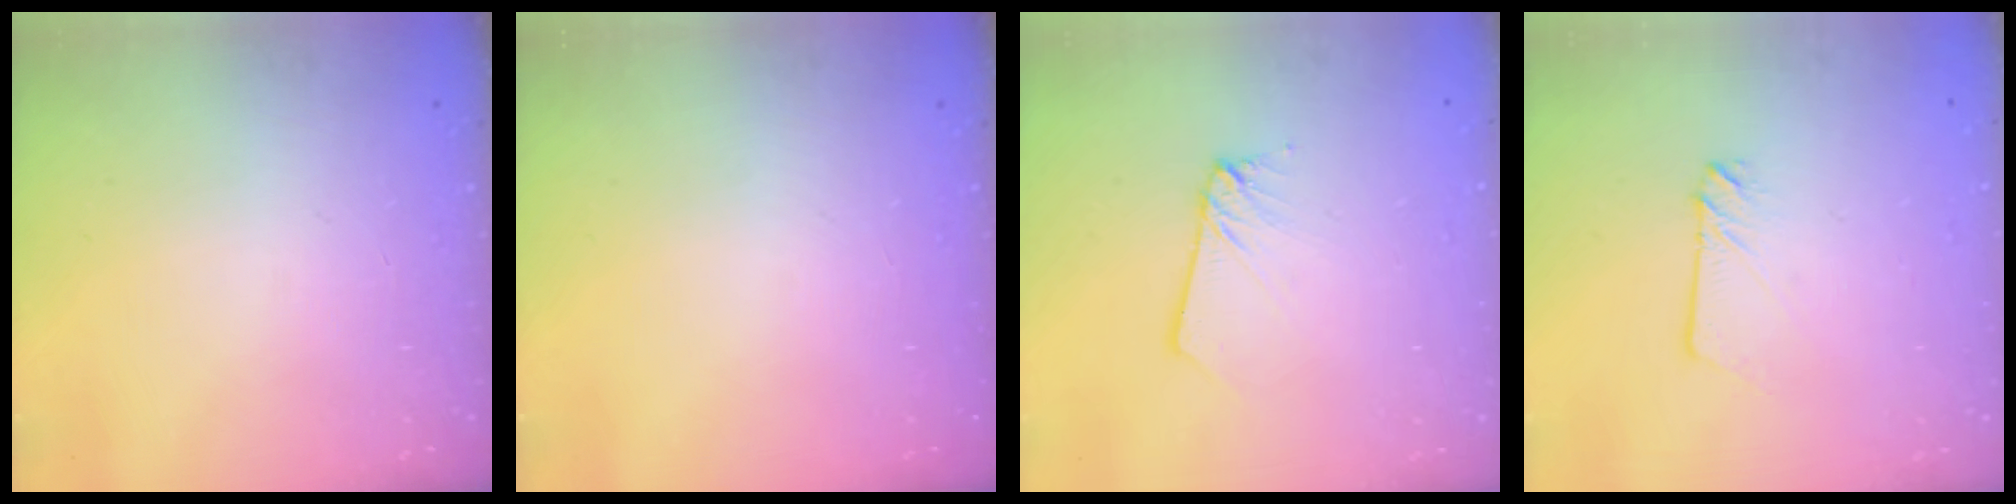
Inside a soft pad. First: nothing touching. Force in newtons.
{"total": 0.0}
{"total": 2.6, "press": 2.6, "slide": 0.2}
{"total": 2.3, "press": 2.3, "slide": 0.3}